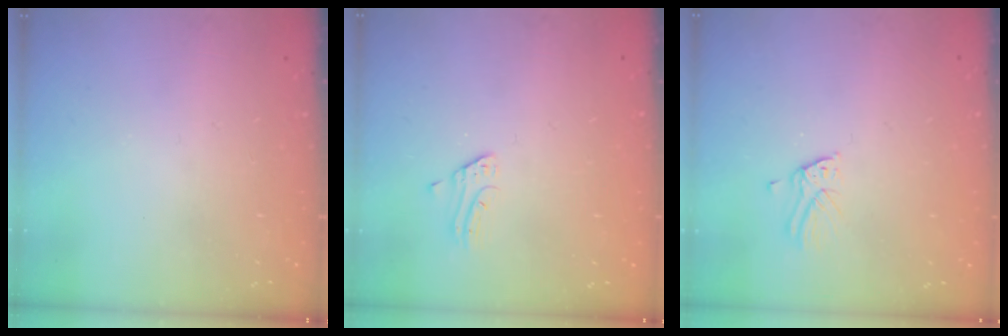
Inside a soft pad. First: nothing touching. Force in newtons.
{"total": 2.4, "press": 2.4, "slide": 0.2}
{"total": 2.1, "press": 2.1, "slide": 0.1}